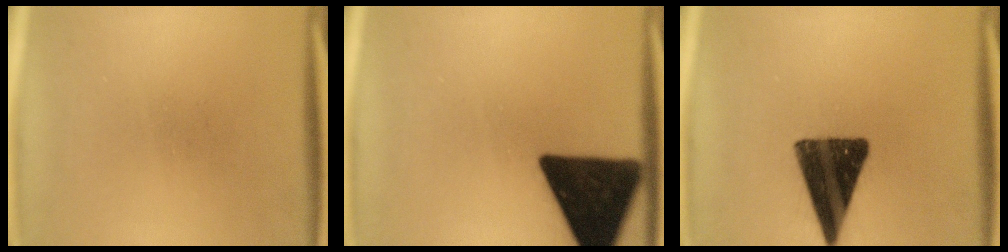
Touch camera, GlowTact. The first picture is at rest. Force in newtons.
{"total": 18.3}
{"total": 15.2}